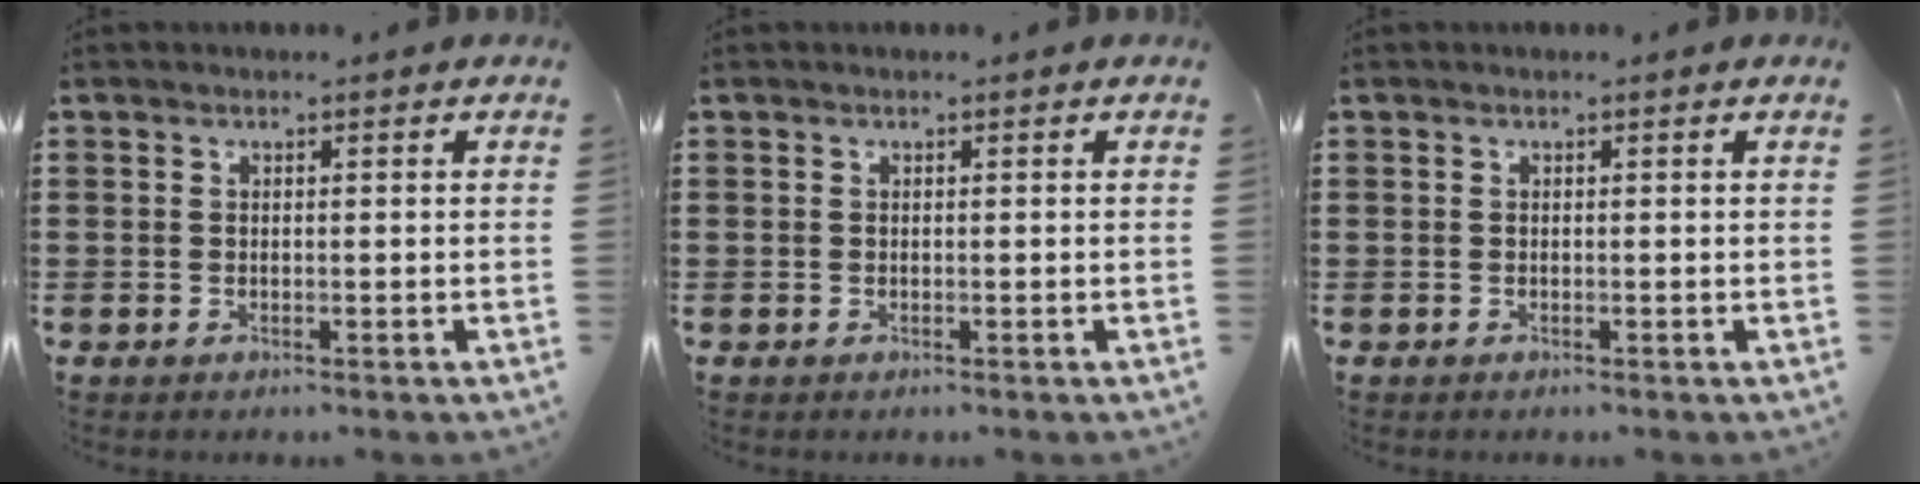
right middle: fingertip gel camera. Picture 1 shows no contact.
{"total": 0.0}
{"total": 0.0}